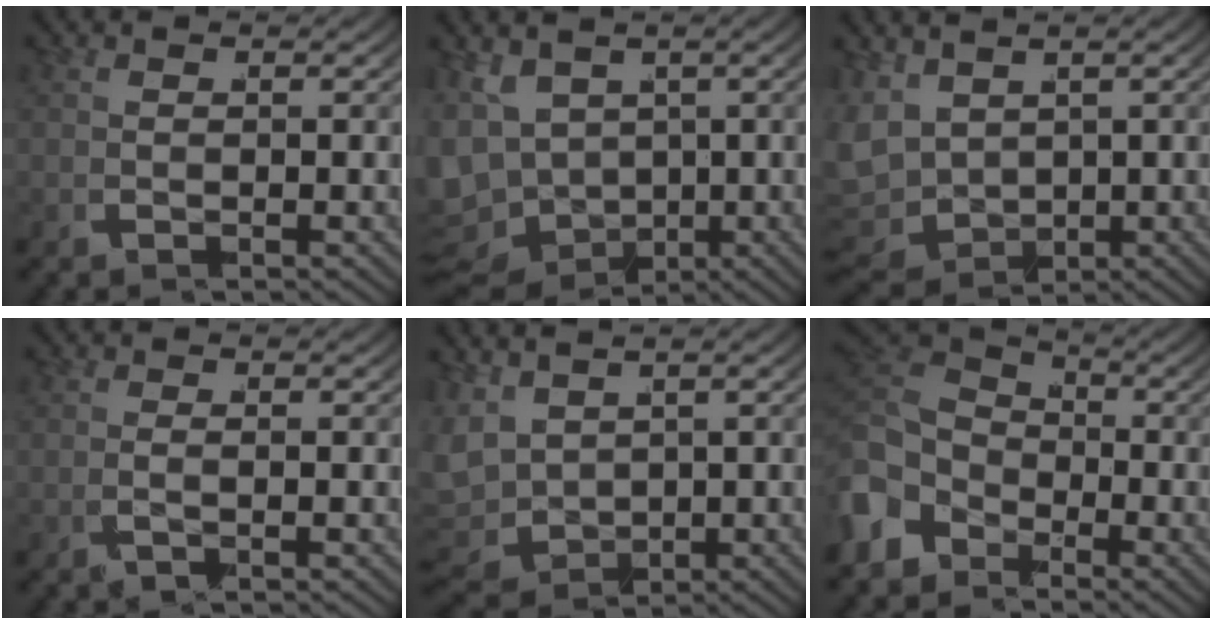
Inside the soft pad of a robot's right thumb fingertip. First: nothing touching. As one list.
[{"total": 10.1, "force": [-1.8, 8.6, 5.1], "torque": [-0.130, -0.044, -0.020]}, {"total": 7.0, "force": [-0.6, 5.7, 4.0], "torque": [-0.113, -0.040, 0.006]}, {"total": 0.9, "force": [-0.5, 0.4, 0.6], "torque": [-0.014, 0.004, -0.017]}, {"total": 6.1, "force": [0.0, 4.8, 3.6], "torque": [-0.101, -0.033, 0.018]}, {"total": 6.3, "force": [0.7, 5.0, 3.7], "torque": [-0.087, -0.007, 0.009]}]